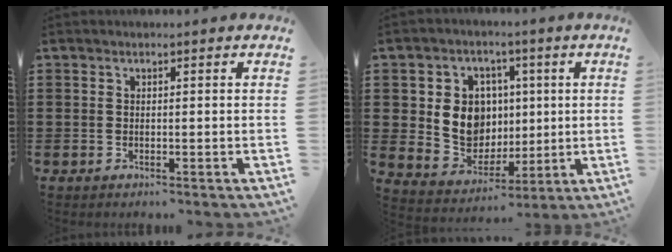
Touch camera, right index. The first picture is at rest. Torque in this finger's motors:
{"motor_torque": [1.43, 0.53, 0.39, 0.14]}